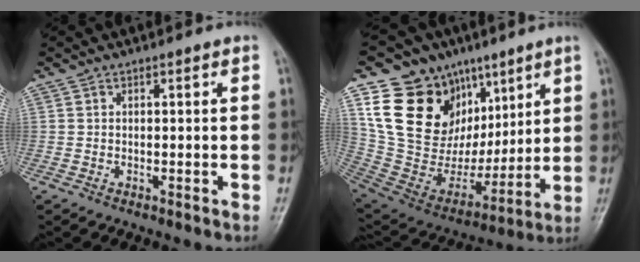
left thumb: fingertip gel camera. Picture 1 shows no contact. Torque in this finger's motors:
{"motor_torque": [1.90, 2.16, 1.46, -1.31, 0.21]}